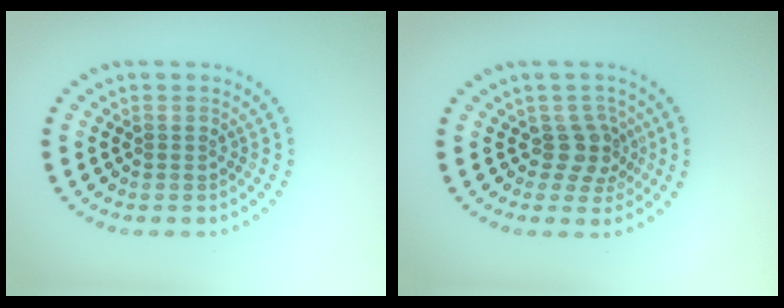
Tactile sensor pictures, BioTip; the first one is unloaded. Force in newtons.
{"total": 2.5, "press": 1.9, "slide": 1.7}